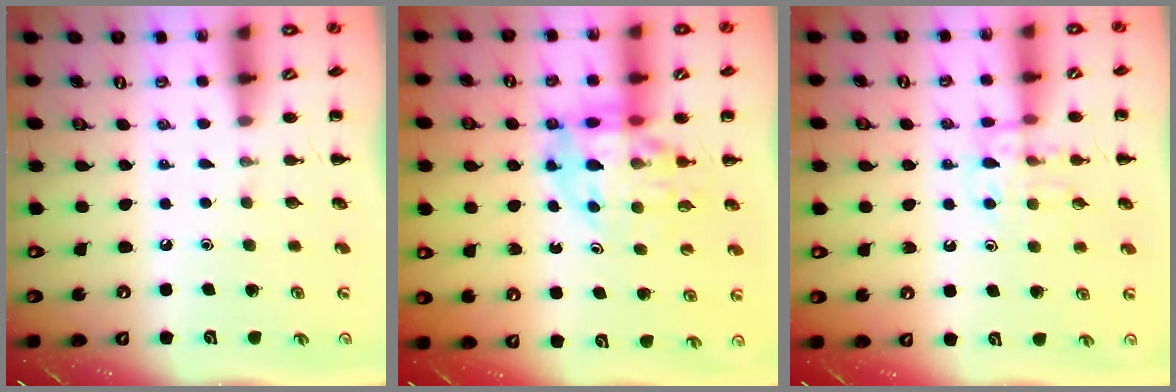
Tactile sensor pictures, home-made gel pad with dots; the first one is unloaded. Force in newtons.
{"total": 13.5, "press": 12.9, "slide": 3.8}
{"total": 11.0, "press": 11.0, "slide": 1.1}